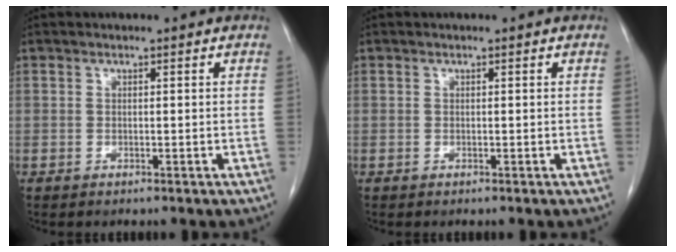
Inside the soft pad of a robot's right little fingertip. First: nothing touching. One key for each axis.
{"total": 0.0}